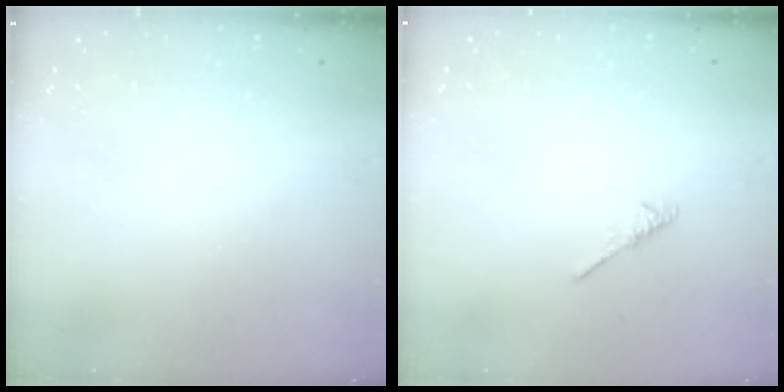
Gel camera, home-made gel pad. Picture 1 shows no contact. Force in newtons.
{"total": 1.9, "press": 1.8, "slide": 0.5}